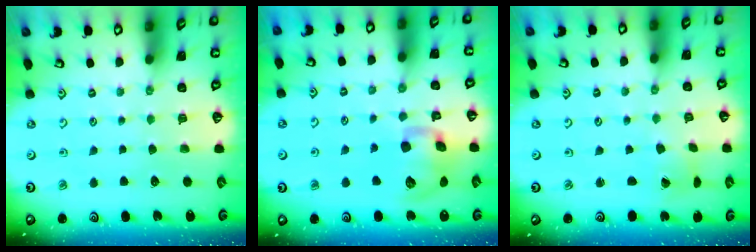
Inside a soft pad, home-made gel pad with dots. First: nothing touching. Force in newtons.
{"total": 13.1, "press": 13.0, "slide": 2.0}
{"total": 2.1, "press": 2.1, "slide": 0.2}